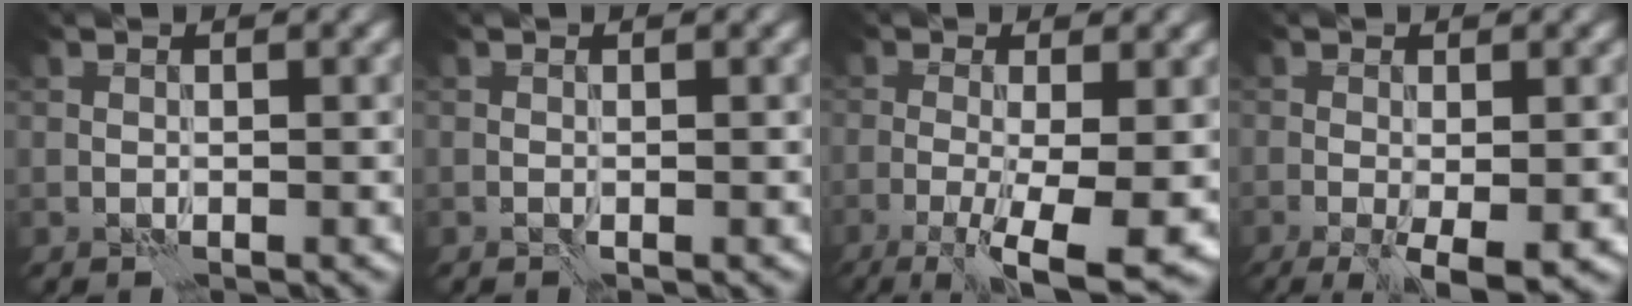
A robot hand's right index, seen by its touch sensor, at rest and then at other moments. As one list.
[{"total": 0.0}, {"total": 8.2, "force": [-3.3, 1.9, 7.2], "torque": [-0.118, -0.010, -0.050]}, {"total": 4.6, "force": [-2.0, 1.0, 4.1], "torque": [-0.065, -0.009, -0.029]}]